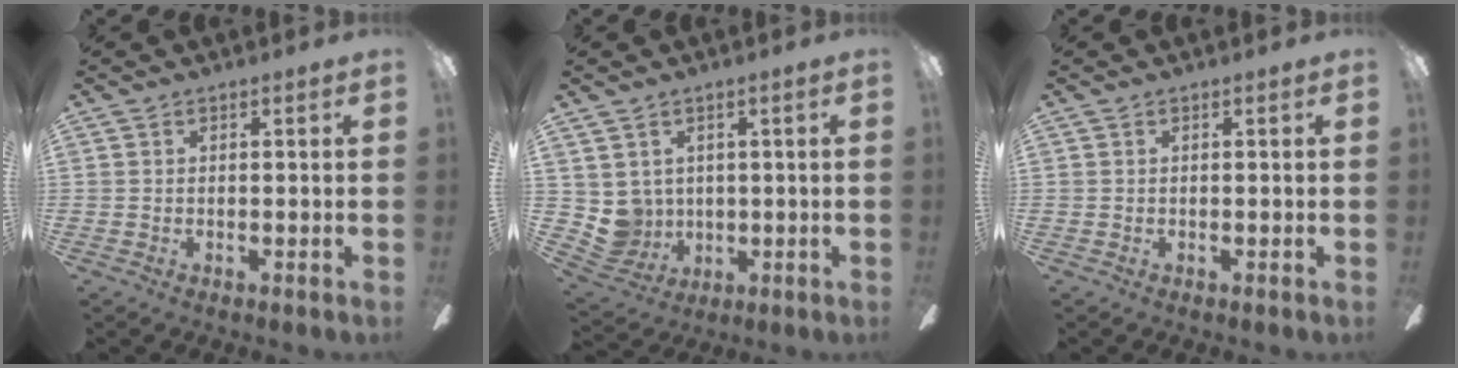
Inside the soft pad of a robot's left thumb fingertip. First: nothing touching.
{"total": 6.4, "force": [2.3, 5.9, 0.8], "torque": [-0.062, -0.018, 0.050]}
{"total": 0.0}